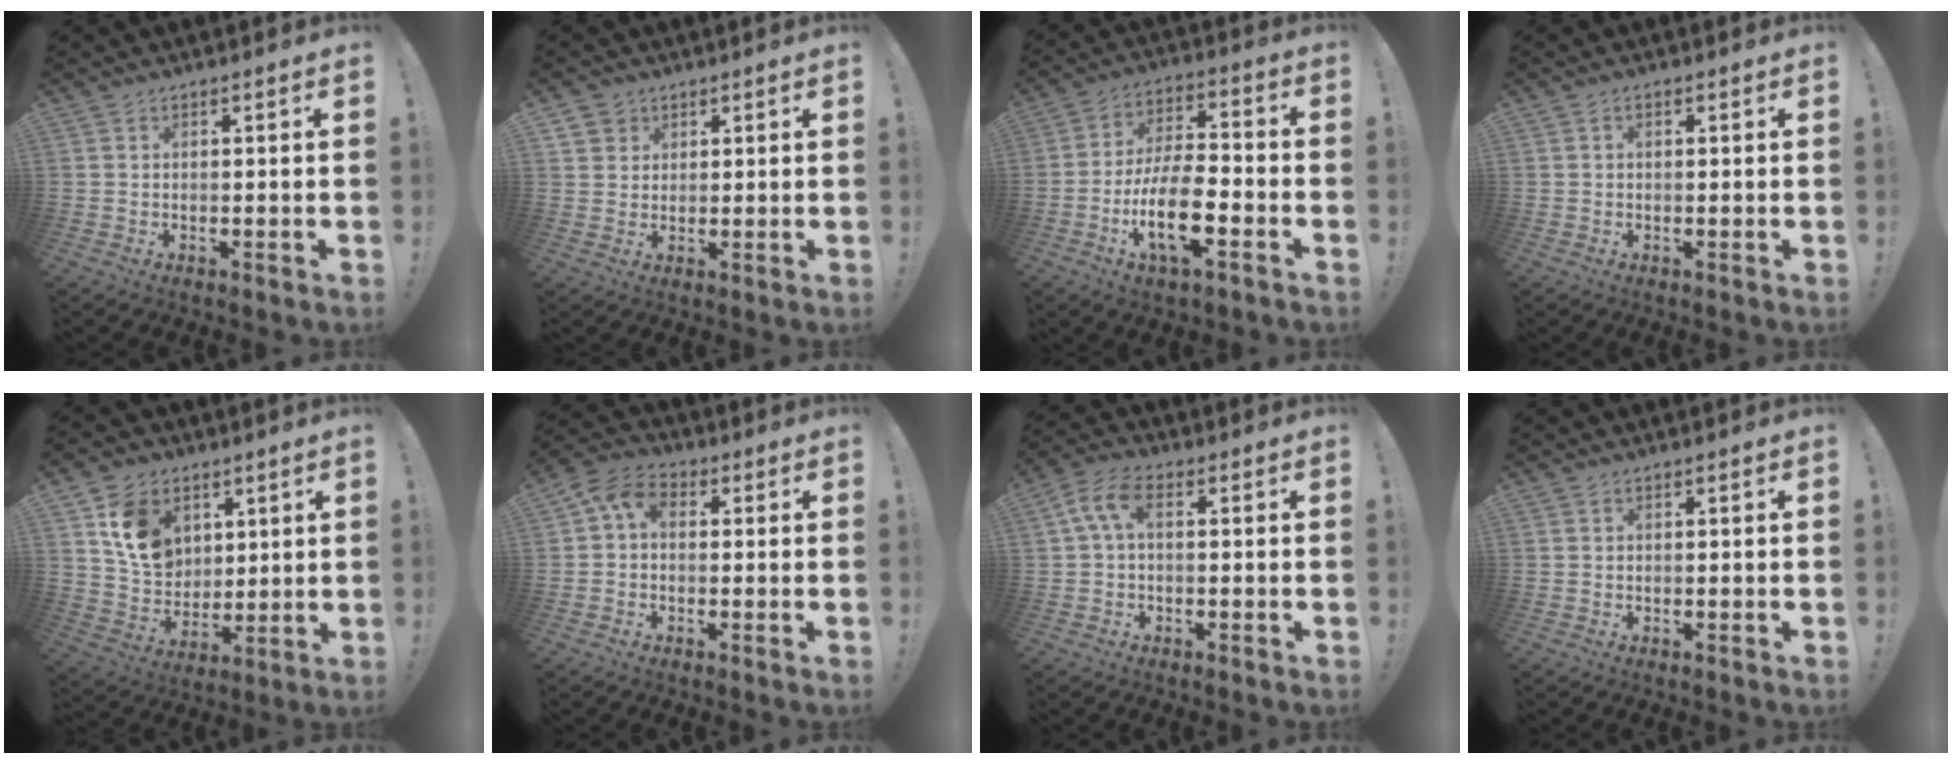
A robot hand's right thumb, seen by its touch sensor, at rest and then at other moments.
{"total": 3.7, "force": [2.1, 3.0, 0.2], "torque": [-0.005, -0.009, 0.039]}
{"total": 15.8, "force": [-6.3, 6.1, 13.2], "torque": [-0.249, 0.023, -0.106]}
{"total": 0.6, "force": [0.0, 0.4, 0.4], "torque": [-0.004, 0.002, -0.001]}
{"total": 13.4, "force": [6.2, 10.1, 6.2], "torque": [-0.107, -0.016, 0.129]}
{"total": 7.0, "force": [1.4, 4.6, 5.0], "torque": [-0.086, 0.008, 0.032]}
{"total": 6.5, "force": [1.1, 3.2, 5.5], "torque": [-0.122, 0.006, 0.023]}
{"total": 0.0}